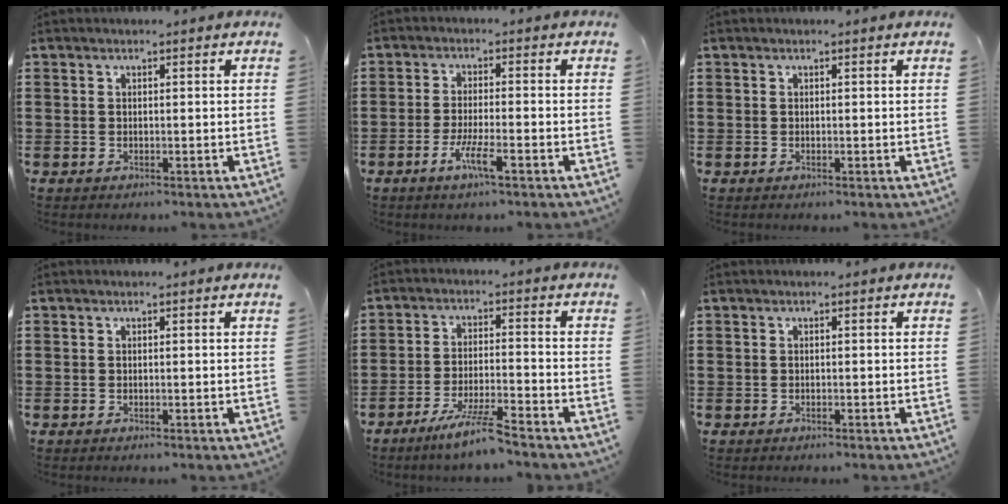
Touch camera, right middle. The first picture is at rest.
{"total": 4.8, "force": [-2.5, 0.6, 4.0], "torque": [-0.084, -0.010, -0.048]}
{"total": 0.0}
{"total": 0.0}
{"total": 6.3, "force": [-5.1, -0.1, 3.7], "torque": [-0.077, -0.014, -0.096]}
{"total": 0.0}